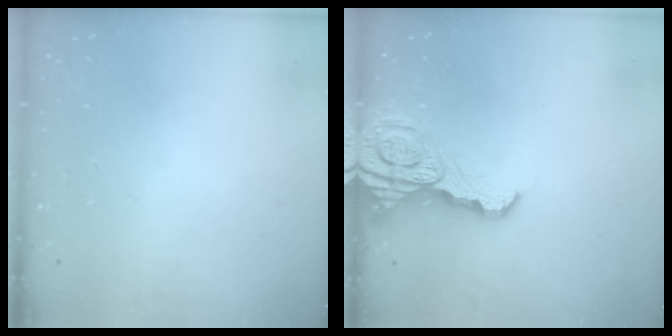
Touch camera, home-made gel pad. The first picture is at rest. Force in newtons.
{"total": 12.8, "press": 12.7, "slide": 1.2}